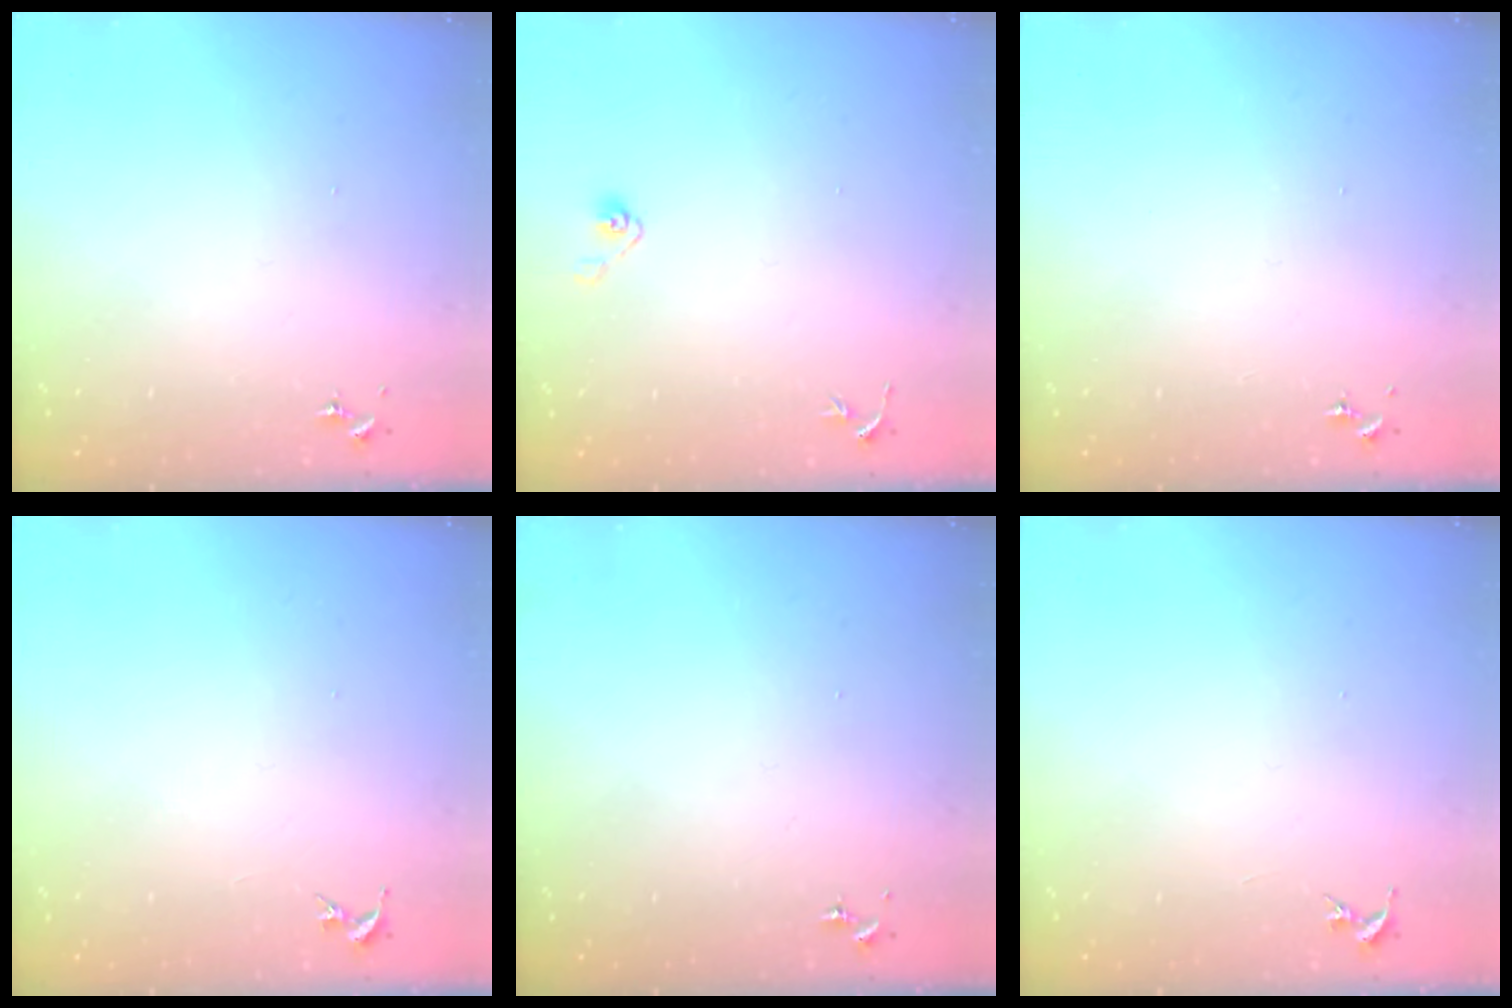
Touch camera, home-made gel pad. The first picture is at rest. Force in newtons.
{"total": 4.0, "press": 3.4, "slide": 2.0}
{"total": 0.0}
{"total": 0.0}
{"total": 0.0}
{"total": 0.0}